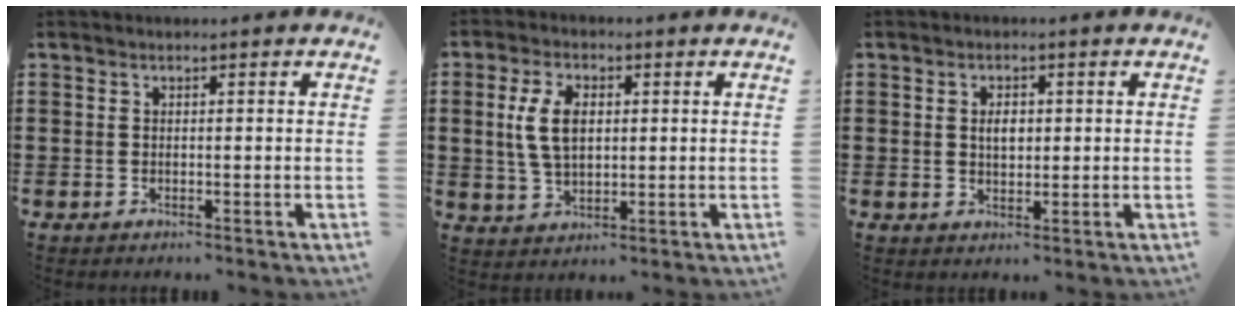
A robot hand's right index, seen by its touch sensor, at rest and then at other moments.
{"total": 7.0, "force": [1.0, 3.9, 5.7], "torque": [-0.138, 0.008, 0.011]}
{"total": 2.6, "force": [0.4, 1.4, 2.1], "torque": [-0.037, 0.002, 0.005]}